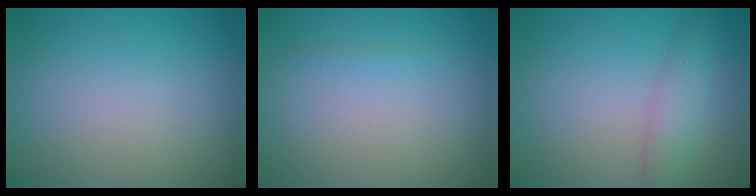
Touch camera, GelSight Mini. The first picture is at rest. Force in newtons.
{"total": 0.5, "press": 0.5, "slide": 0.0}
{"total": 2.5, "press": 2.5, "slide": 0.0}